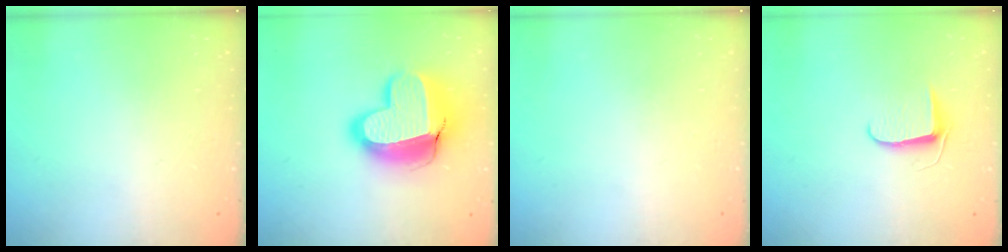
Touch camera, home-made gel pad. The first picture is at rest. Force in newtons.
{"total": 19.2, "press": 19.2, "slide": 1.5}
{"total": 0.0}
{"total": 6.4, "press": 6.3, "slide": 0.8}